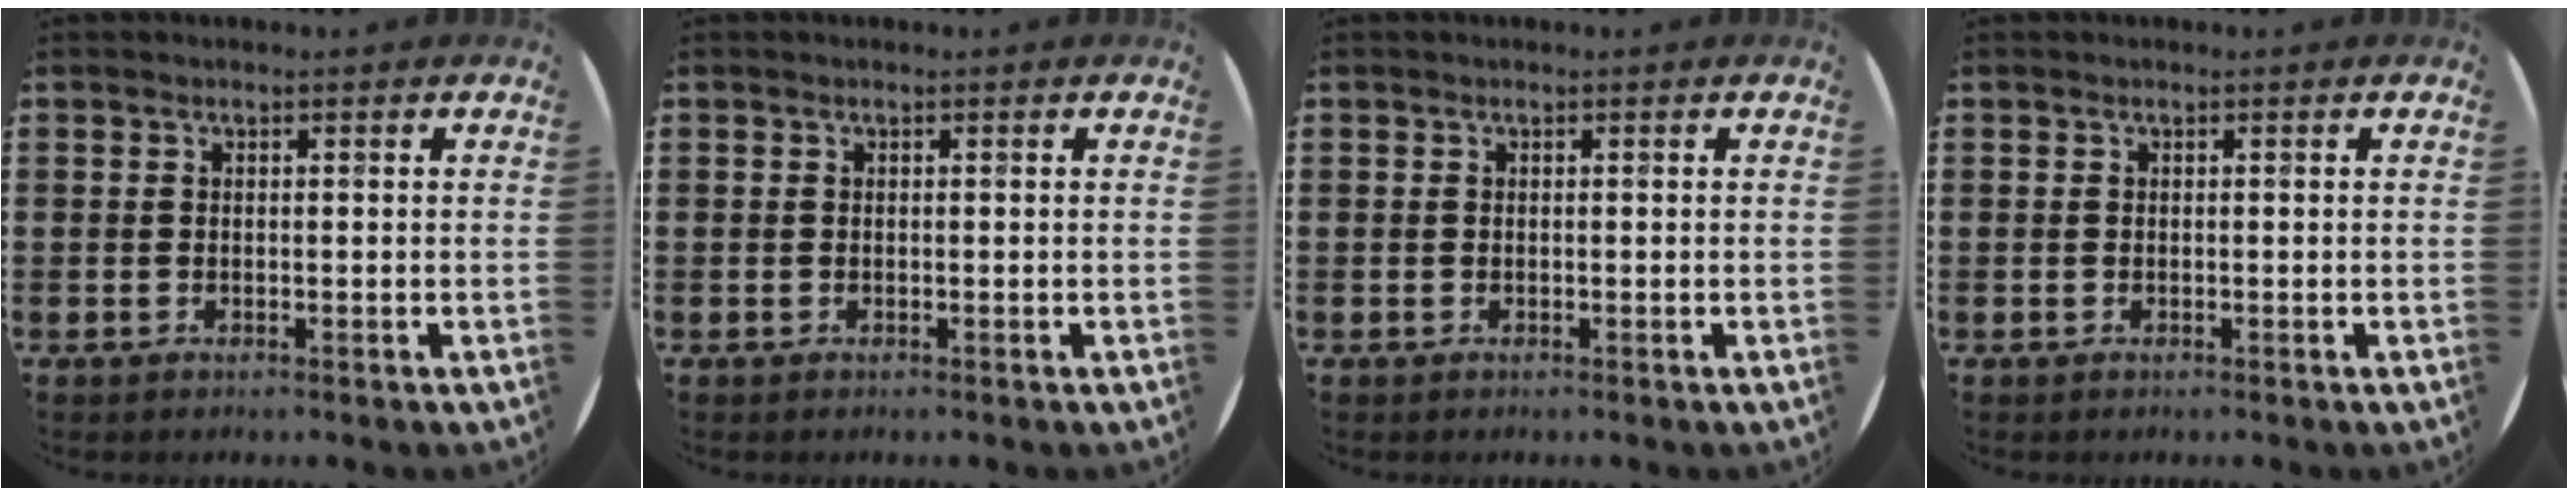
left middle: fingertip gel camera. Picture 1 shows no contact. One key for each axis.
{"total": 0.0}
{"total": 0.0}
{"total": 0.0}